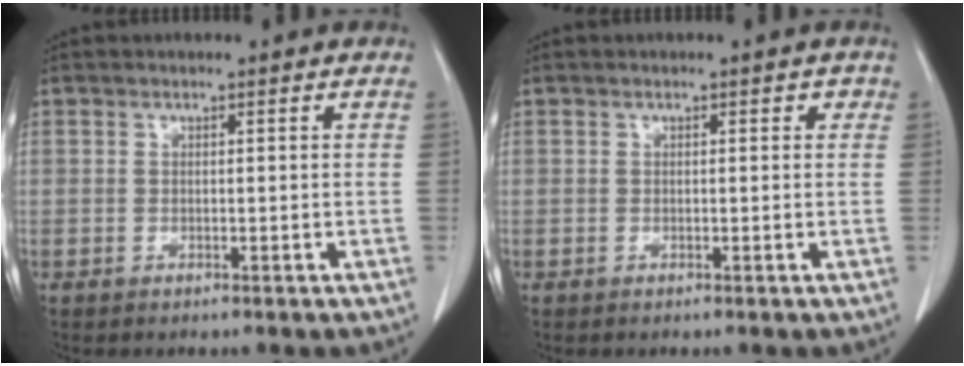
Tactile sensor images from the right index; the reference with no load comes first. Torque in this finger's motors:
{"motor_torque": [-0.03, 0.05, 0.03, -0.01]}